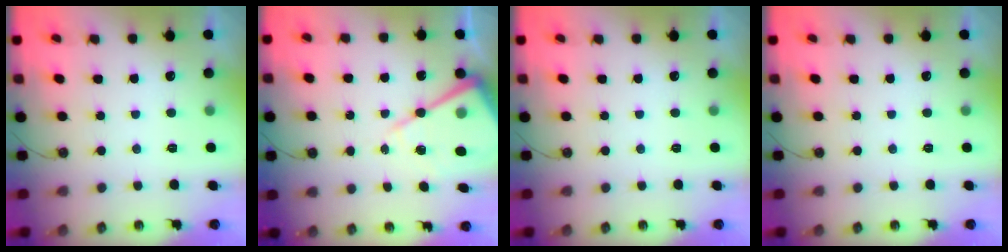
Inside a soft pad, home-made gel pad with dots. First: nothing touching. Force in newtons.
{"total": 14.0, "press": 13.9, "slide": 0.5}
{"total": 0.0}
{"total": 0.0}